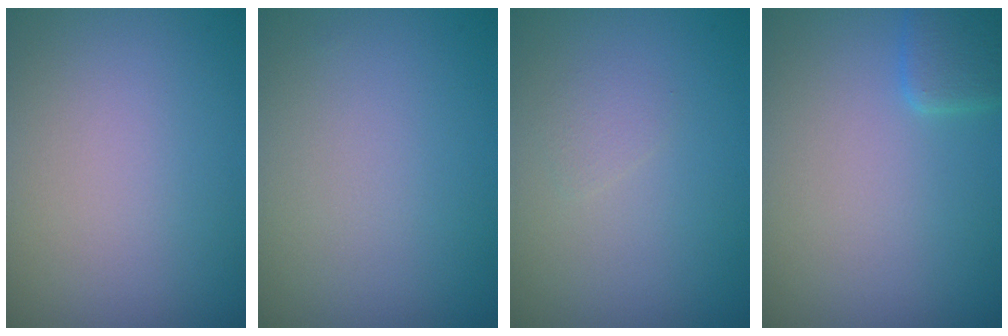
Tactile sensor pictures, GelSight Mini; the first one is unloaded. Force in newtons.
{"total": 0.0}
{"total": 0.8, "press": 0.8, "slide": 0.1}
{"total": 2.1, "press": 2.1, "slide": 0.1}